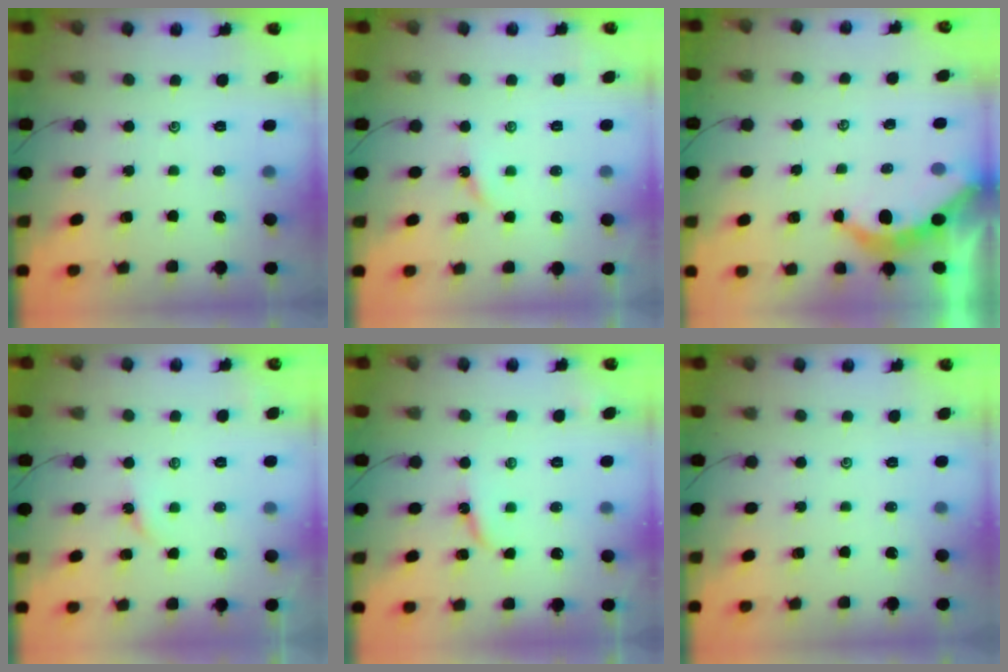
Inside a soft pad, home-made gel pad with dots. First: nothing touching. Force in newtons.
{"total": 3.7, "press": 3.7, "slide": 0.4}
{"total": 3.6, "press": 3.6, "slide": 0.4}
{"total": 2.0, "press": 1.9, "slide": 0.3}
{"total": 5.7, "press": 5.6, "slide": 0.6}
{"total": 0.0}